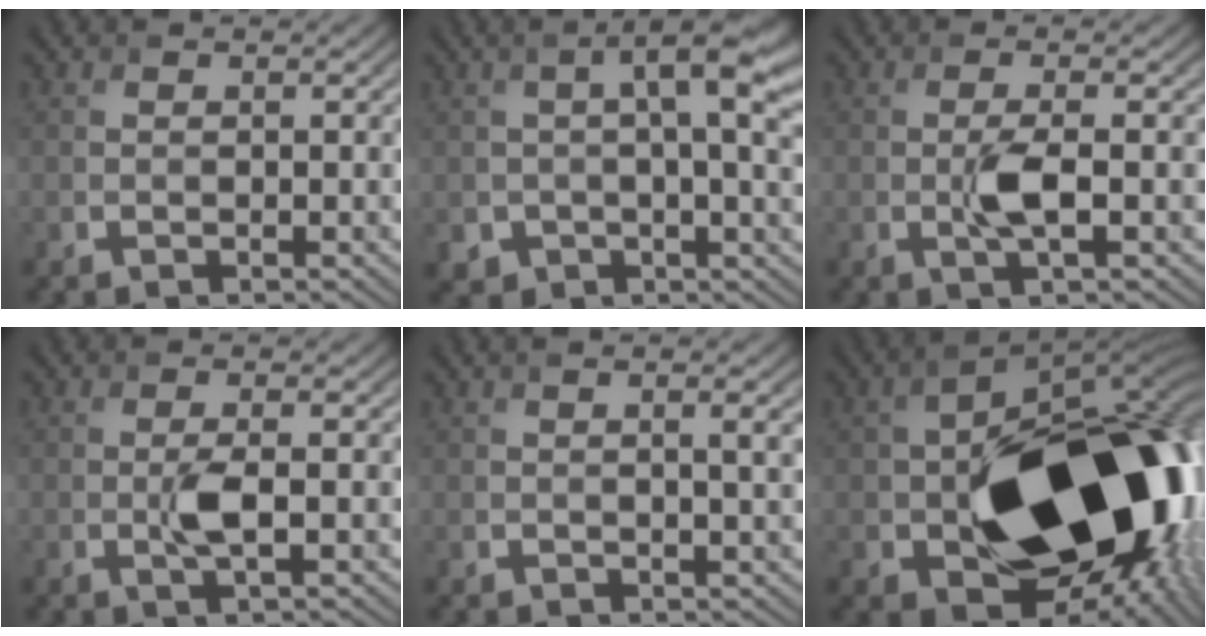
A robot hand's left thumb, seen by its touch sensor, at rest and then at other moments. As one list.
[{"total": 7.0, "force": [1.2, 3.7, 5.8], "torque": [-0.106, -0.010, 0.025]}, {"total": 2.9, "force": [-0.2, 0.5, 2.8], "torque": [-0.065, 0.002, -0.006]}, {"total": 2.3, "force": [0.0, 0.4, 2.2], "torque": [-0.051, 0.002, 0.002]}, {"total": 2.4, "force": [0.9, 0.4, 2.2], "torque": [-0.033, 0.008, 0.016]}, {"total": 20.0, "force": [-2.9, 13.0, 14.9], "torque": [-0.214, -0.050, -0.005]}]